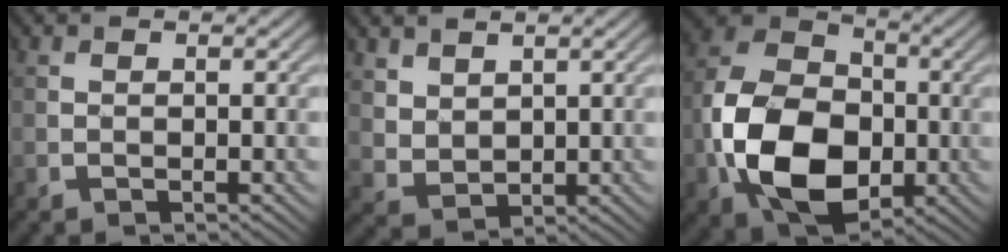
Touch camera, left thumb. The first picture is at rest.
{"total": 3.9, "force": [2.6, 2.4, 1.7], "torque": [-0.050, -0.010, 0.064]}
{"total": 14.6, "force": [-3.5, 10.2, 9.9], "torque": [-0.220, -0.017, -0.074]}